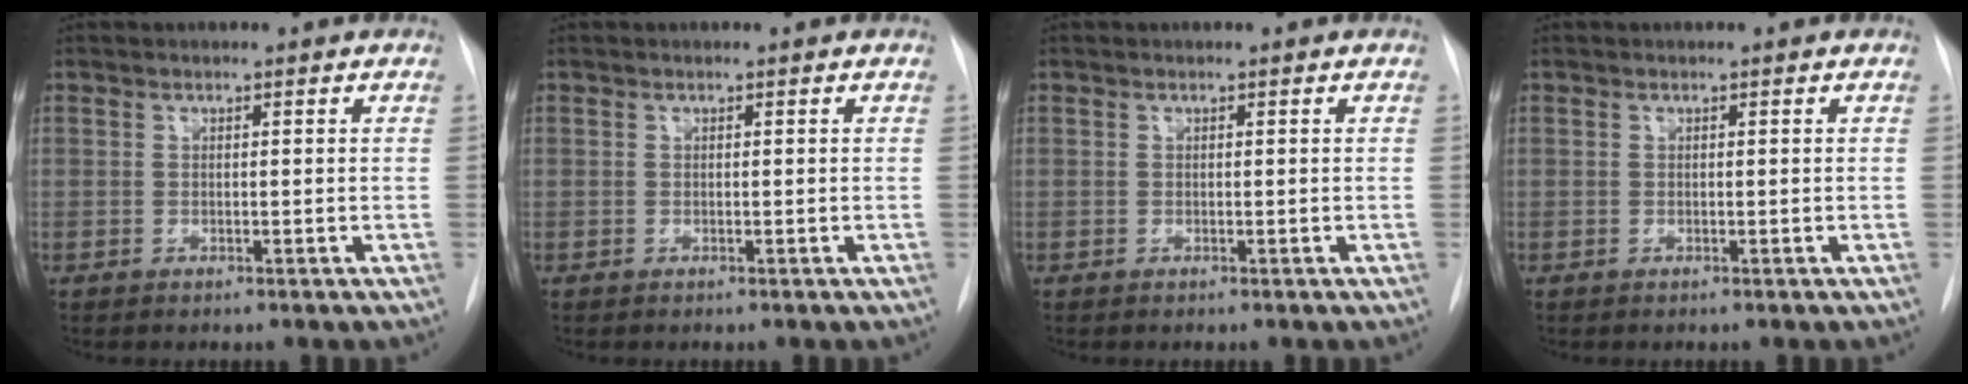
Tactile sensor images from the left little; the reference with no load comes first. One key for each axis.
{"total": 0.0}
{"total": 0.0}
{"total": 0.0}